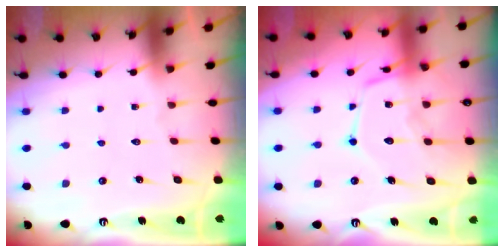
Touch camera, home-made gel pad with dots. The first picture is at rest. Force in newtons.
{"total": 16.0, "press": 16.0, "slide": 1.2}